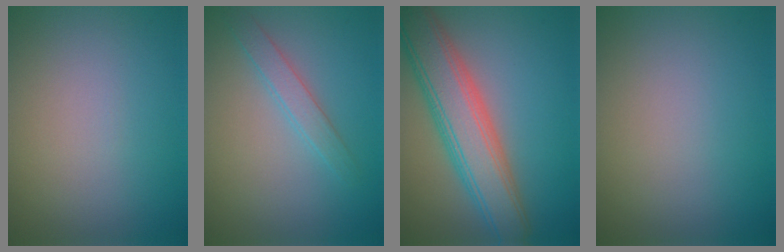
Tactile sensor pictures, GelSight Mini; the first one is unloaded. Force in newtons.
{"total": 2.0, "press": 2.0, "slide": 0.1}
{"total": 7.8, "press": 7.7, "slide": 0.4}
{"total": 0.0}